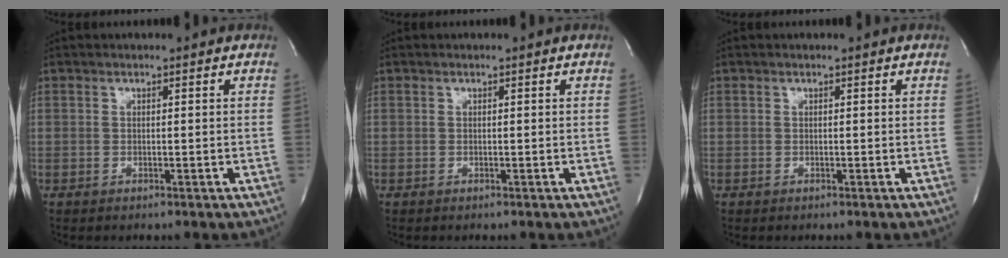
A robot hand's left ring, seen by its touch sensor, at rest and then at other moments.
{"total": 0.0}
{"total": 0.0}